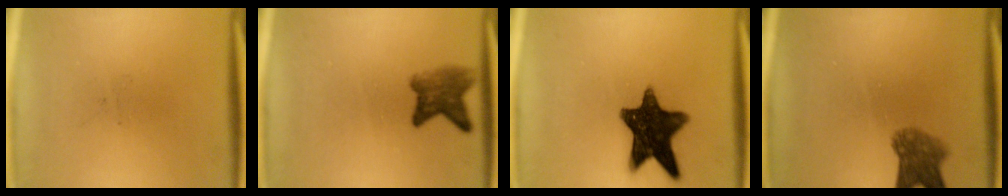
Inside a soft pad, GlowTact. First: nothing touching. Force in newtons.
{"total": 4.2}
{"total": 13.4}
{"total": 5.2}